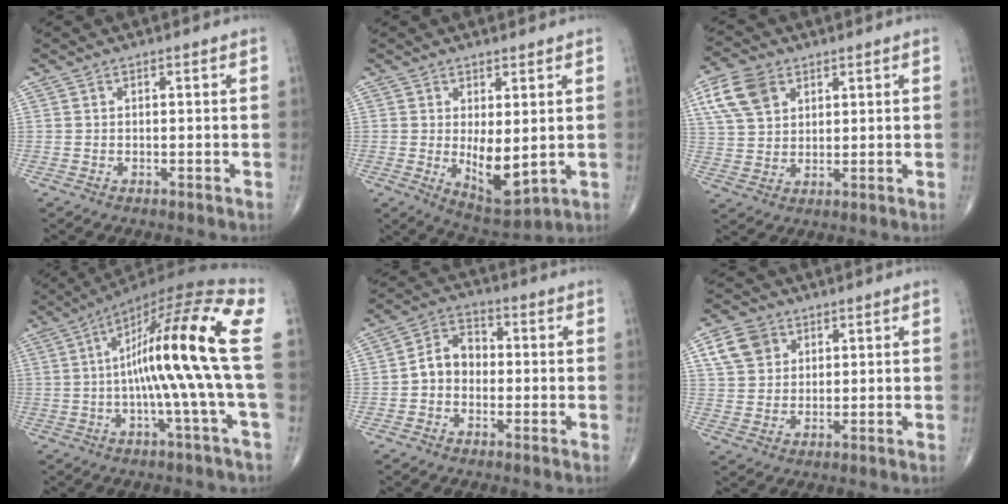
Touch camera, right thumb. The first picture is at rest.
{"total": 8.3, "force": [0.0, 3.3, 7.6], "torque": [-0.105, -0.024, 0.019]}
{"total": 9.2, "force": [4.2, 6.3, 5.3], "torque": [-0.093, -0.004, 0.081]}
{"total": 18.1, "force": [-0.3, -0.1, 18.1], "torque": [-0.315, 0.037, -0.015]}
{"total": 6.5, "force": [-0.9, 5.1, 3.9], "torque": [-0.050, 0.028, -0.032]}
{"total": 7.0, "force": [3.1, 5.5, 2.9], "torque": [-0.034, -0.004, 0.057]}